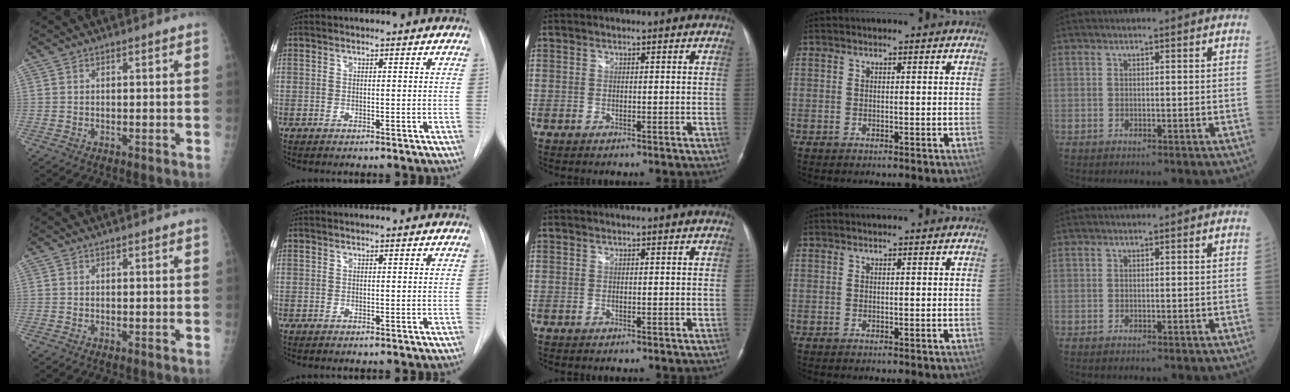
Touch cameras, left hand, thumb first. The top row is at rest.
{}